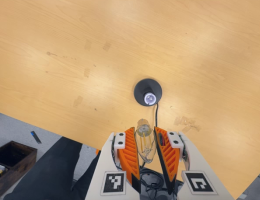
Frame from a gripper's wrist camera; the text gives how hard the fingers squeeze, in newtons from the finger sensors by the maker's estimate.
{"total": 9.4, "left": 8.7, "right": 10.0}